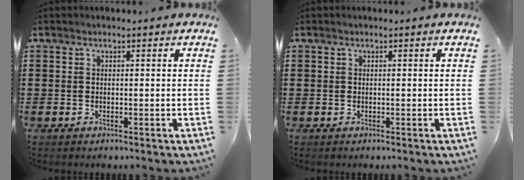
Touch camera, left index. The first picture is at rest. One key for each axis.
{"total": 0.0}